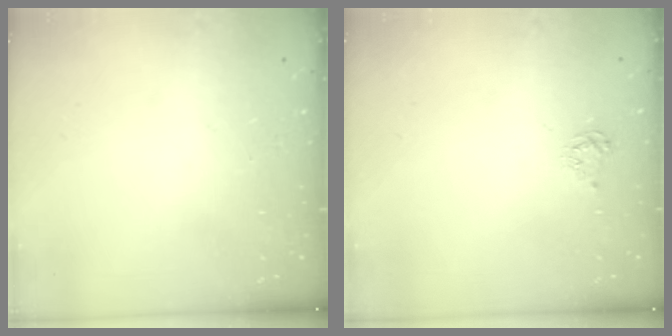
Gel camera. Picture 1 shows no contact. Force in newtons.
{"total": 4.0, "press": 4.0, "slide": 0.5}